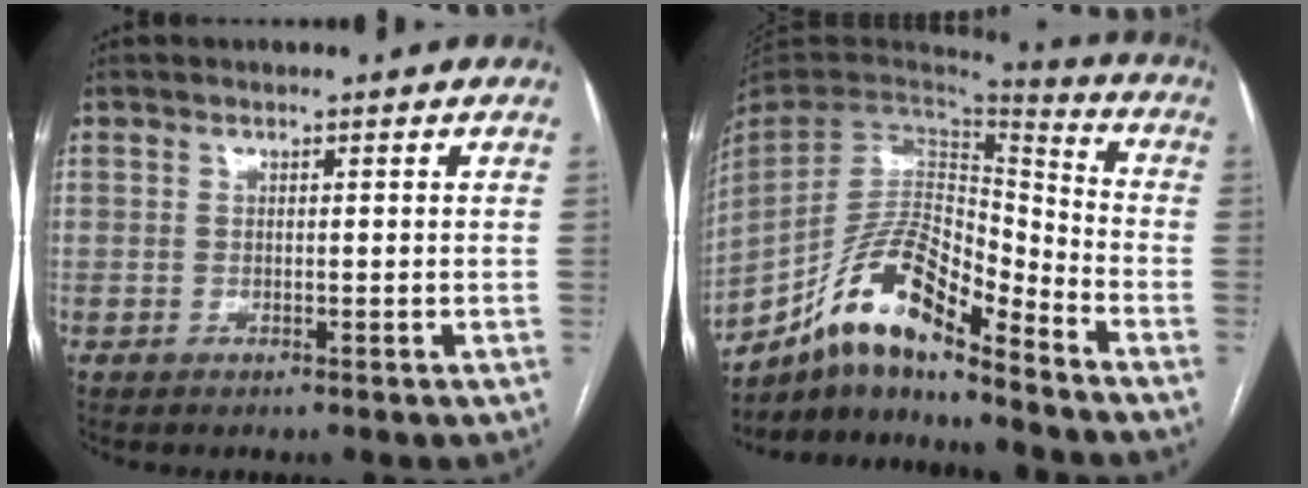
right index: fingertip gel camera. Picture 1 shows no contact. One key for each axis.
{"total": 15.5, "fx": -11.3, "fy": 3.8, "fz": 10.0, "tx": -0.190, "ty": 0.025, "tz": -0.204}